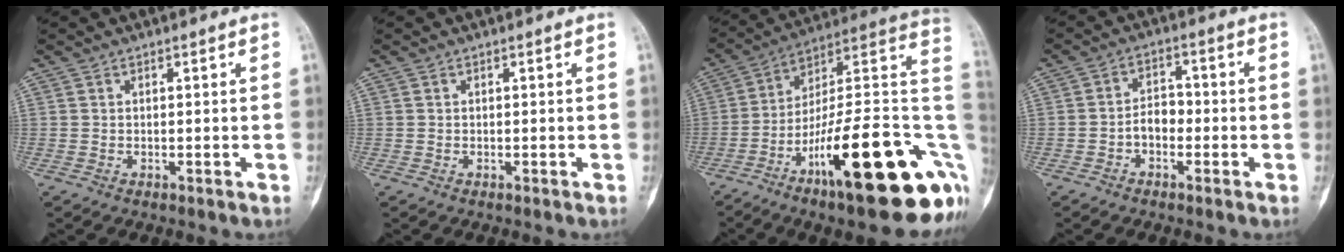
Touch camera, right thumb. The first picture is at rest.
{"total": 0.0}
{"total": 29.7, "force": [-9.4, 8.3, 26.9], "torque": [-0.309, 0.064, -0.144]}
{"total": 4.4, "force": [-1.5, 3.1, 2.7], "torque": [-0.027, 0.023, -0.036]}